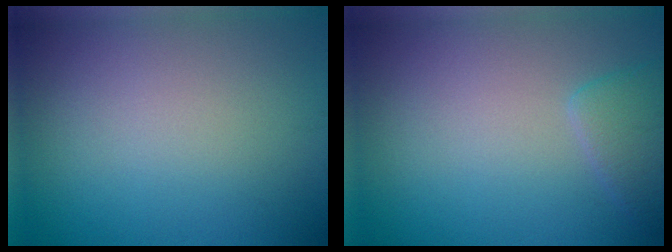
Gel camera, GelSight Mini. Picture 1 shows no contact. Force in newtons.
{"total": 2.1, "press": 2.1, "slide": 0.2}